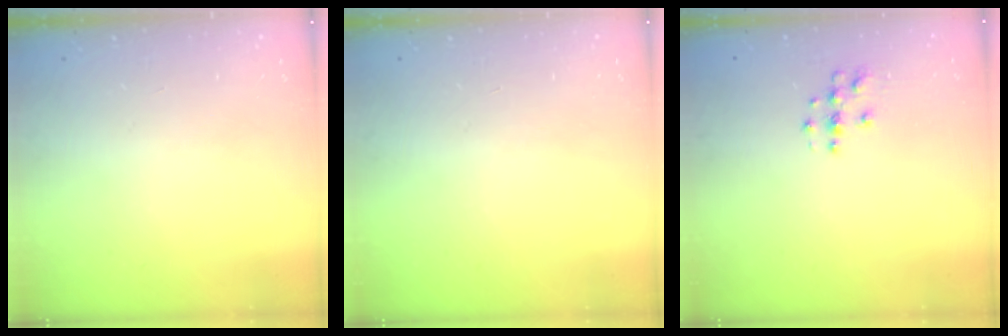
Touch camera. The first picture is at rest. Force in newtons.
{"total": 0.5, "press": 0.5, "slide": 0.2}
{"total": 3.8, "press": 3.8, "slide": 0.2}